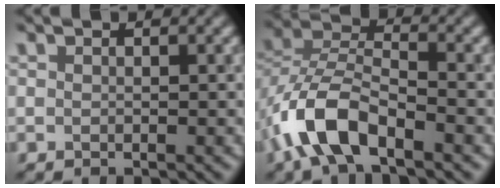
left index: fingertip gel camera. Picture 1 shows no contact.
{"total": 7.0, "force": [-3.7, 3.2, 4.9], "torque": [-0.095, 0.008, -0.081]}